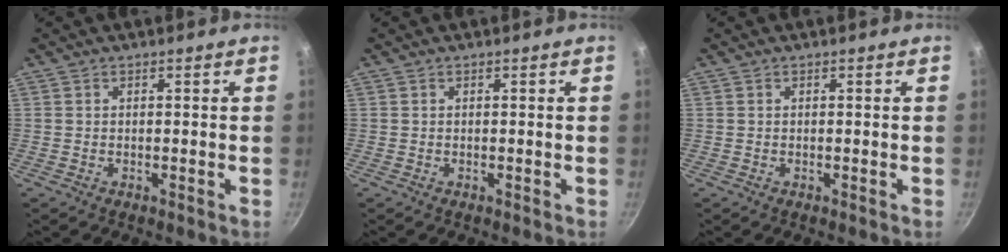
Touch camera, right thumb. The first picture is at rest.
{"total": 0.0}
{"total": 0.0}